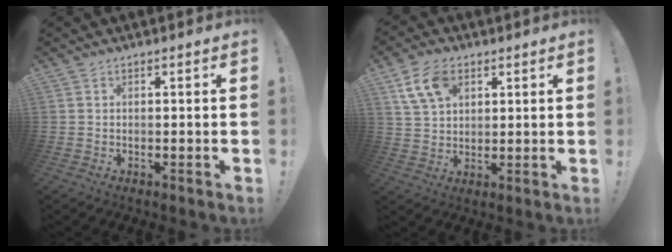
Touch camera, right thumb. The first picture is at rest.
{"total": 9.6, "force": [4.5, 5.8, 6.3], "torque": [-0.112, -0.007, 0.085]}